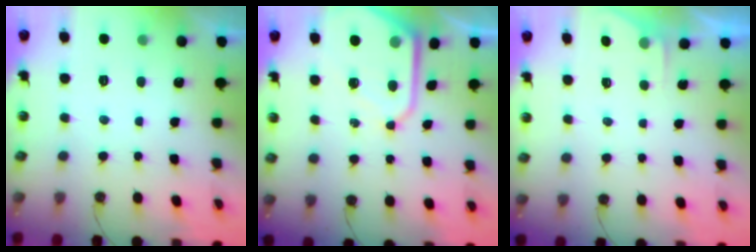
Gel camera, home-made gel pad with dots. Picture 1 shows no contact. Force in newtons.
{"total": 12.0, "press": 12.0, "slide": 1.1}
{"total": 1.8, "press": 1.8, "slide": 0.3}